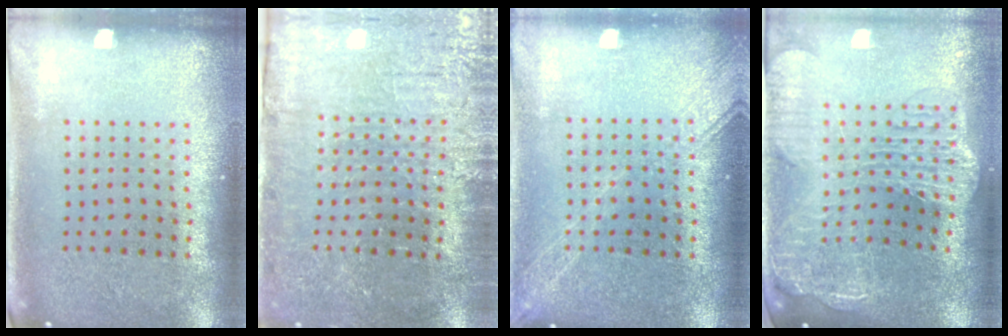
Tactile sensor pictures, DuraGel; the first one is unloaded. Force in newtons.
{"total": 3.8, "press": 3.7, "slide": 0.9}
{"total": 2.7, "press": 2.6, "slide": 0.4}
{"total": 3.2, "press": 2.6, "slide": 1.8}